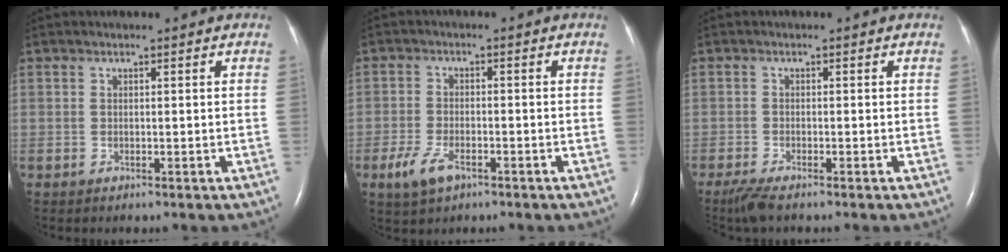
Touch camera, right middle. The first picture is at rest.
{"total": 5.0, "force": [-2.8, 2.2, 3.5], "torque": [-0.081, -0.006, -0.050]}
{"total": 3.2, "force": [-2.5, 0.3, 2.0], "torque": [-0.047, -0.011, -0.047]}